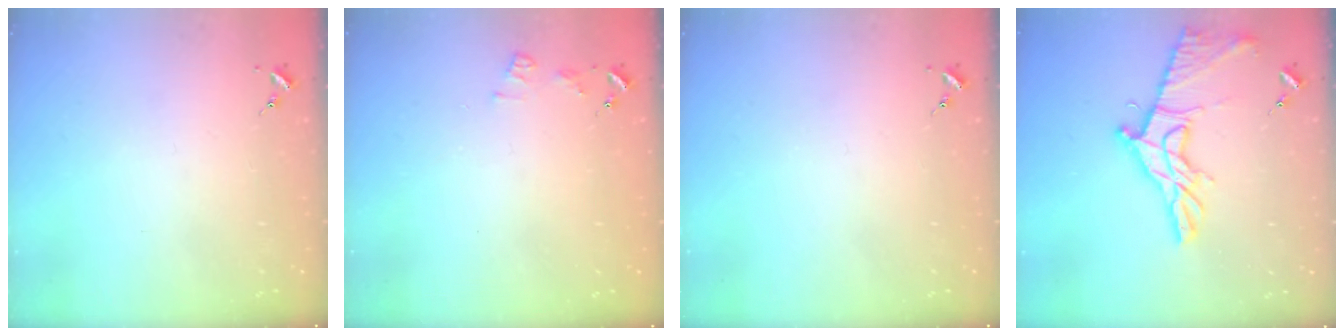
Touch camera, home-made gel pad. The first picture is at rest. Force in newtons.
{"total": 5.2, "press": 5.2, "slide": 0.7}
{"total": 0.0}
{"total": 16.7, "press": 16.7, "slide": 0.7}